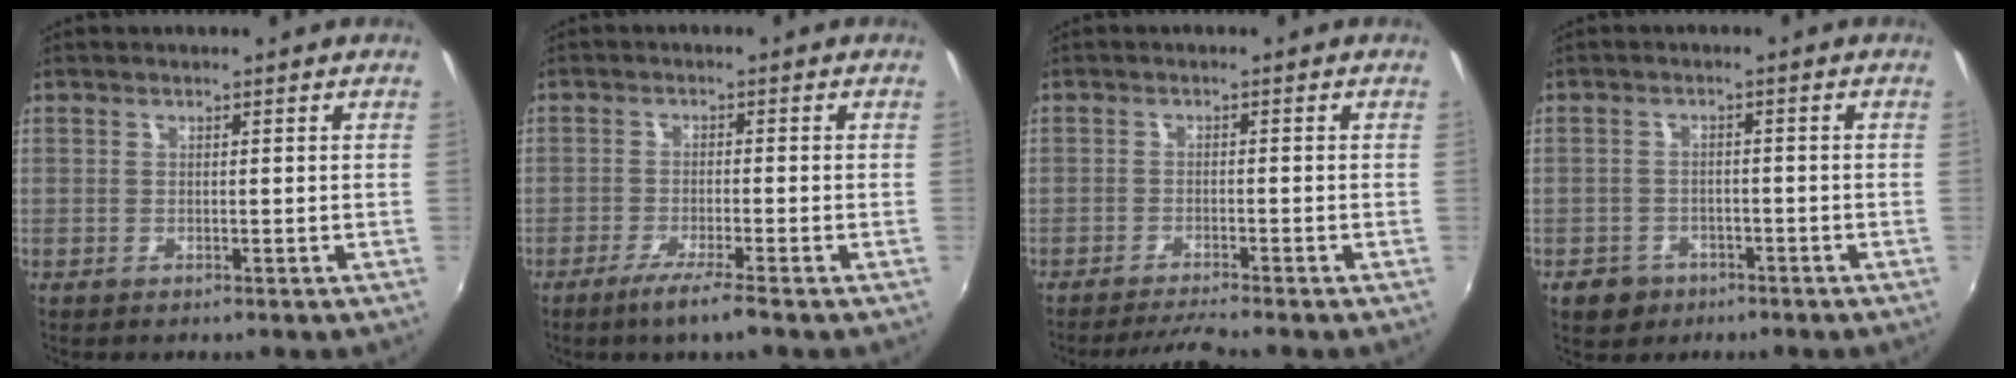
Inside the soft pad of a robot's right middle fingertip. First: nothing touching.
{"total": 4.8, "force": [-3.4, -0.4, 3.4], "torque": [-0.080, -0.011, -0.066]}
{"total": 3.8, "force": [-3.5, -0.8, 1.3], "torque": [-0.044, -0.002, -0.064]}
{"total": 4.9, "force": [-3.0, 3.7, 1.3], "torque": [-0.045, 0.001, -0.043]}